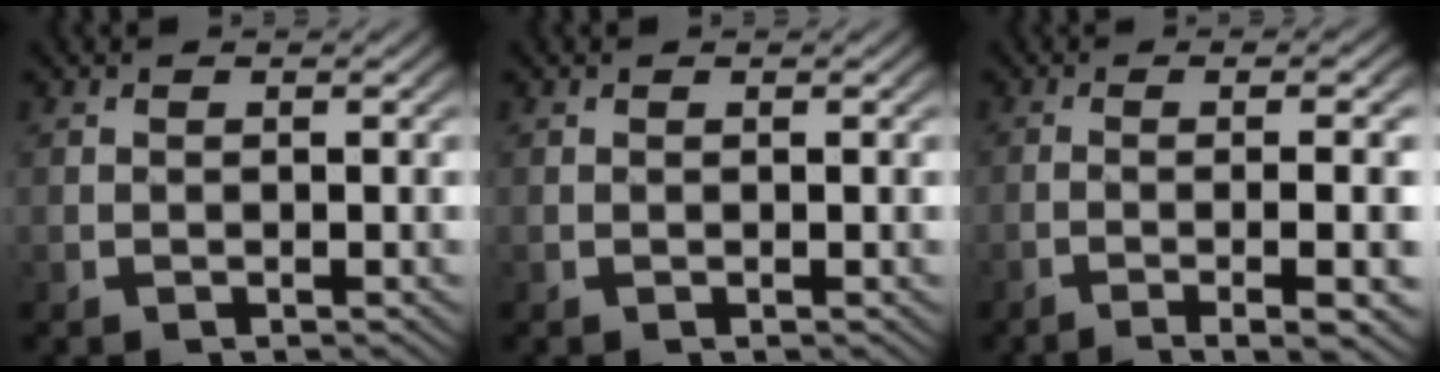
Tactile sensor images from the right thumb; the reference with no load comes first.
{"total": 0.0}
{"total": 7.7, "force": [-3.2, 1.9, 6.8], "torque": [-0.107, -0.011, -0.038]}